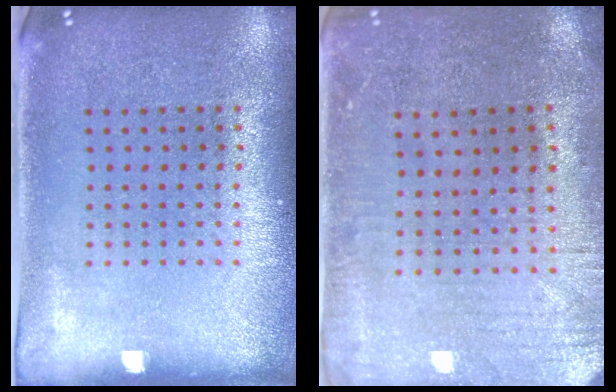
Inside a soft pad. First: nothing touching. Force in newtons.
{"total": 0.6, "press": 0.4, "slide": 0.4}